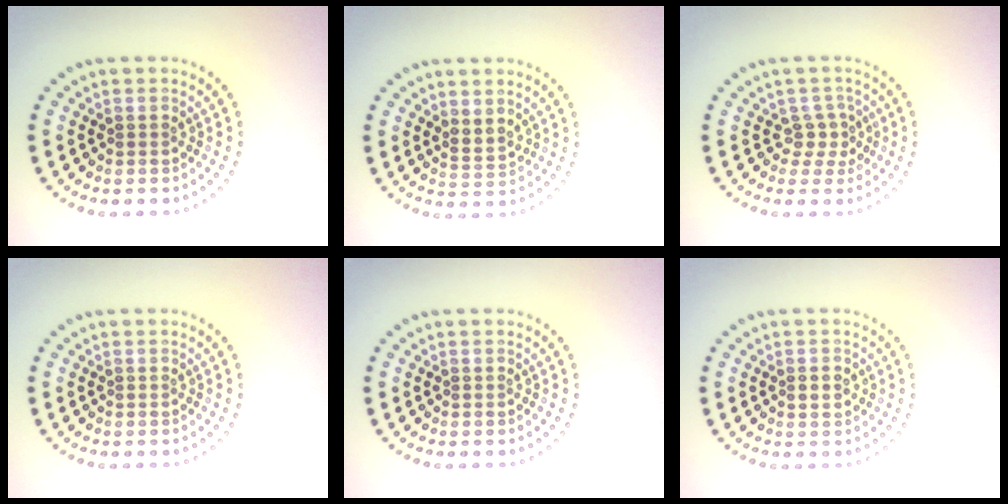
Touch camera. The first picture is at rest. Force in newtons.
{"total": 1.8, "press": 1.3, "slide": 1.3}
{"total": 2.0, "press": 1.6, "slide": 1.3}
{"total": 0.0}
{"total": 0.0}
{"total": 1.2, "press": 1.2, "slide": 0.1}